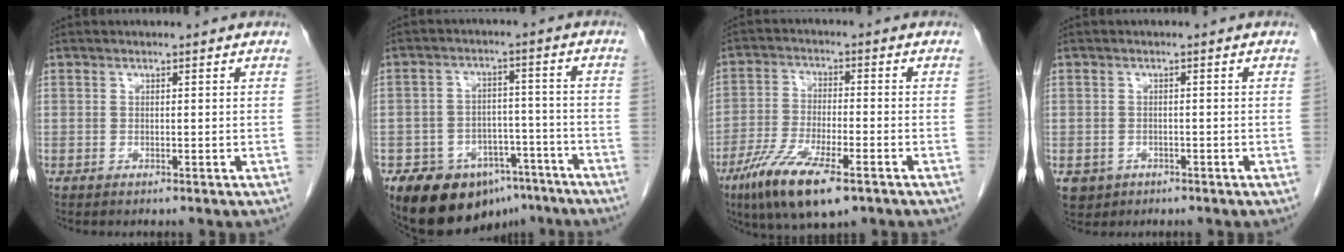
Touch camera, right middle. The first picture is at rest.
{"total": 13.4, "force": [-9.1, 7.9, 5.9], "torque": [-0.081, 0.028, -0.133]}
{"total": 11.7, "force": [-7.0, 2.6, 9.0], "torque": [-0.176, -0.025, -0.120]}
{"total": 3.9, "force": [-2.0, 3.2, 0.8], "torque": [-0.016, 0.000, -0.028]}